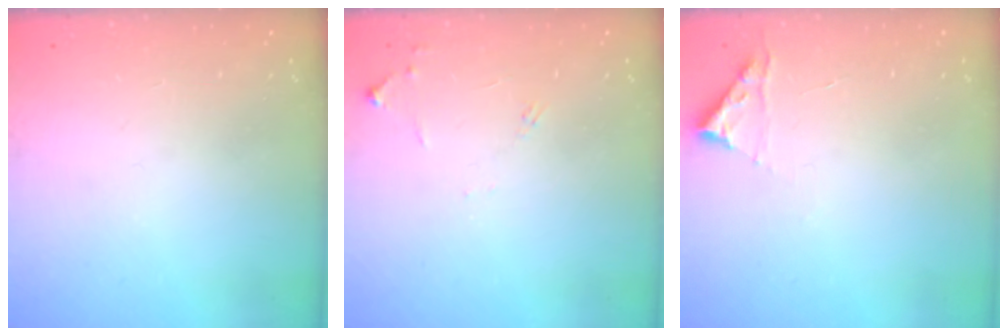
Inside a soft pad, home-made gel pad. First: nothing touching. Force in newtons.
{"total": 6.3, "press": 6.3, "slide": 0.8}
{"total": 2.8, "press": 2.8, "slide": 0.3}